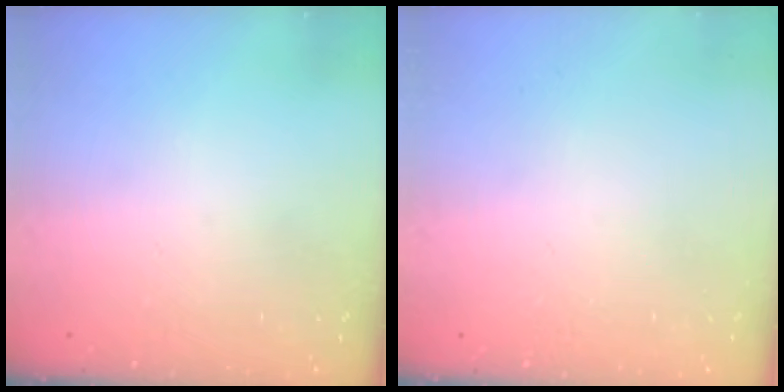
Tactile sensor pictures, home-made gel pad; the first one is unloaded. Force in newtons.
{"total": 0.0}